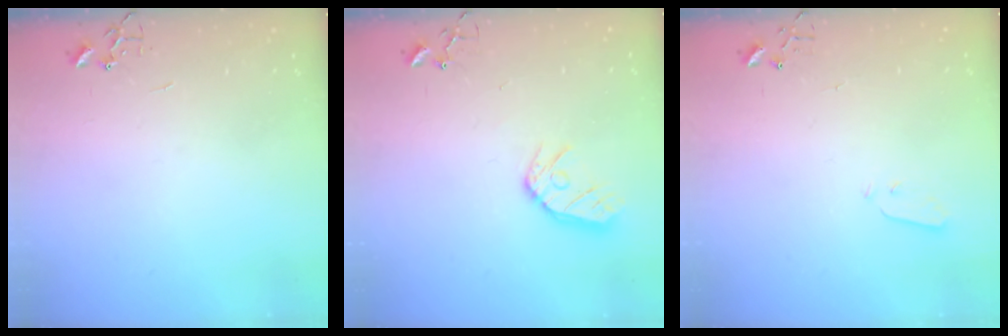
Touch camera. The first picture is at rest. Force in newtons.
{"total": 10.8, "press": 10.8, "slide": 0.9}
{"total": 3.0, "press": 3.0, "slide": 0.3}